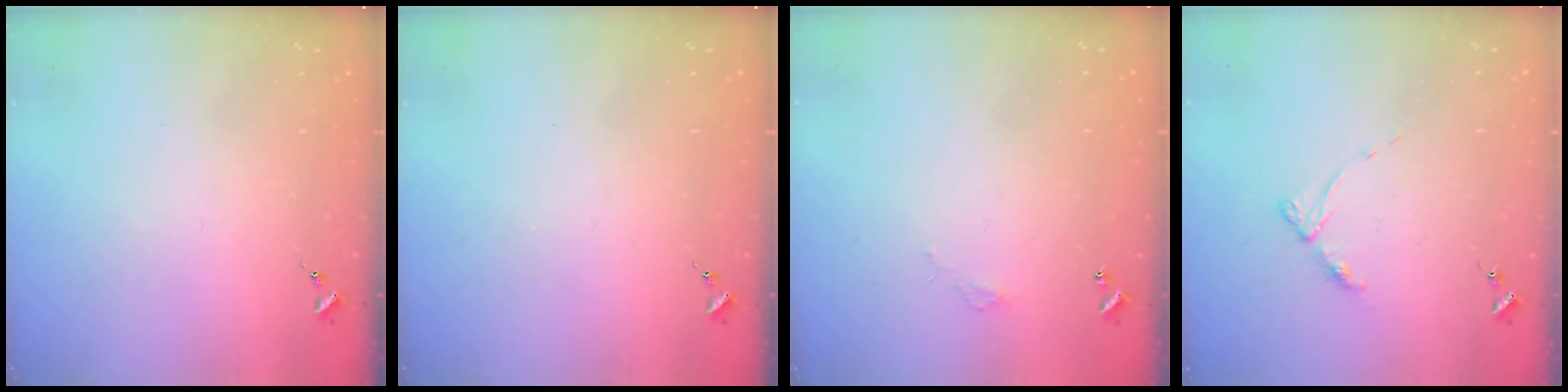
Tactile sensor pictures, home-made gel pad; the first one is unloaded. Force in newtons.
{"total": 0.0}
{"total": 2.7, "press": 2.7, "slide": 0.2}
{"total": 5.2, "press": 5.1, "slide": 0.6}